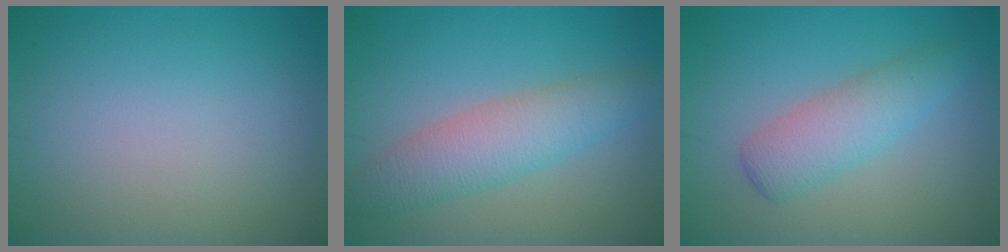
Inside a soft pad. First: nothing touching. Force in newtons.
{"total": 4.8, "press": 4.8, "slide": 0.1}
{"total": 3.8, "press": 3.8, "slide": 0.2}